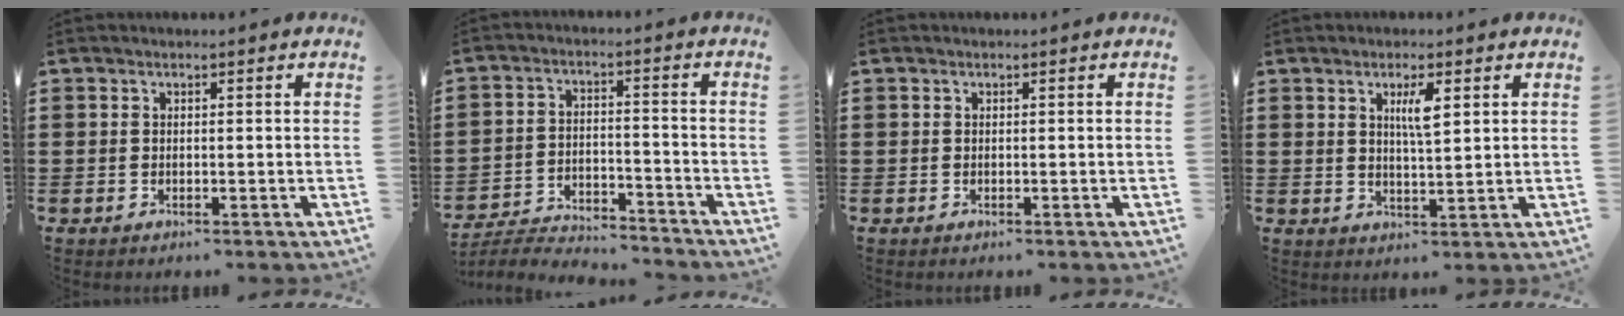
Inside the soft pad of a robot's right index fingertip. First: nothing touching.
{"total": 4.7, "force": [-4.6, 0.2, 0.8], "torque": [-0.024, 0.000, -0.096]}
{"total": 0.0}
{"total": 3.7, "force": [1.5, 0.7, 3.3], "torque": [-0.060, 0.002, 0.020]}